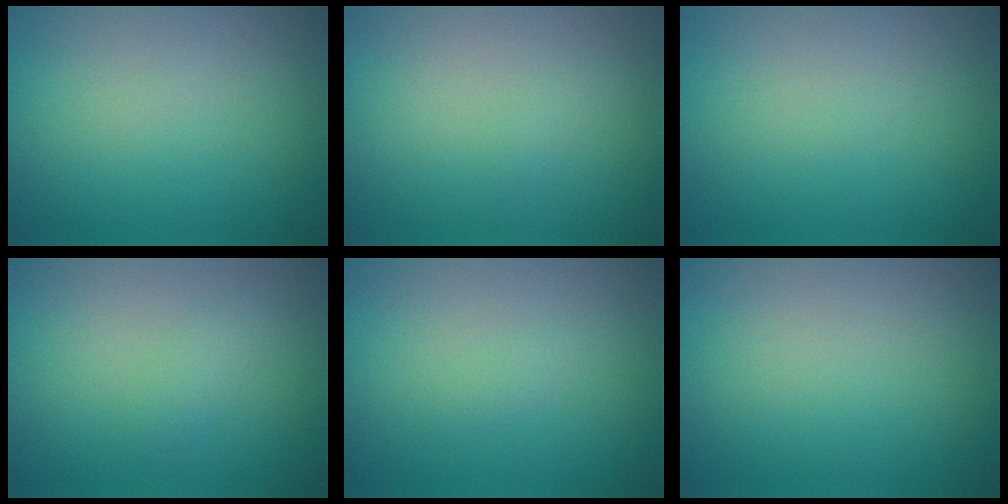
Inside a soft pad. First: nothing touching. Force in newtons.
{"total": 0.6, "press": 0.6, "slide": 0.1}
{"total": 0.0}
{"total": 1.1, "press": 1.1, "slide": 0.0}
{"total": 0.6, "press": 0.6, "slide": 0.1}
{"total": 0.0}